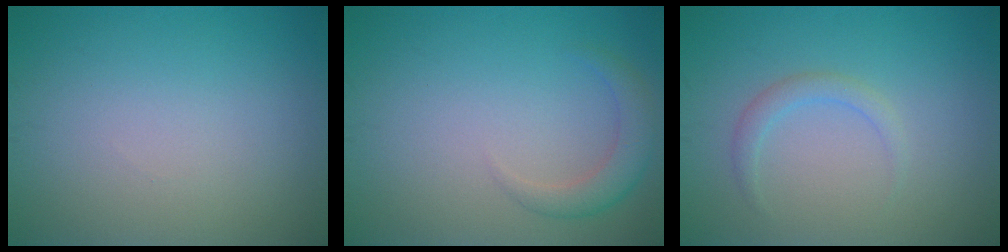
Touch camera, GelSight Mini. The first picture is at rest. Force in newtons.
{"total": 2.4, "press": 2.4, "slide": 0.4}
{"total": 1.5, "press": 1.5, "slide": 0.1}